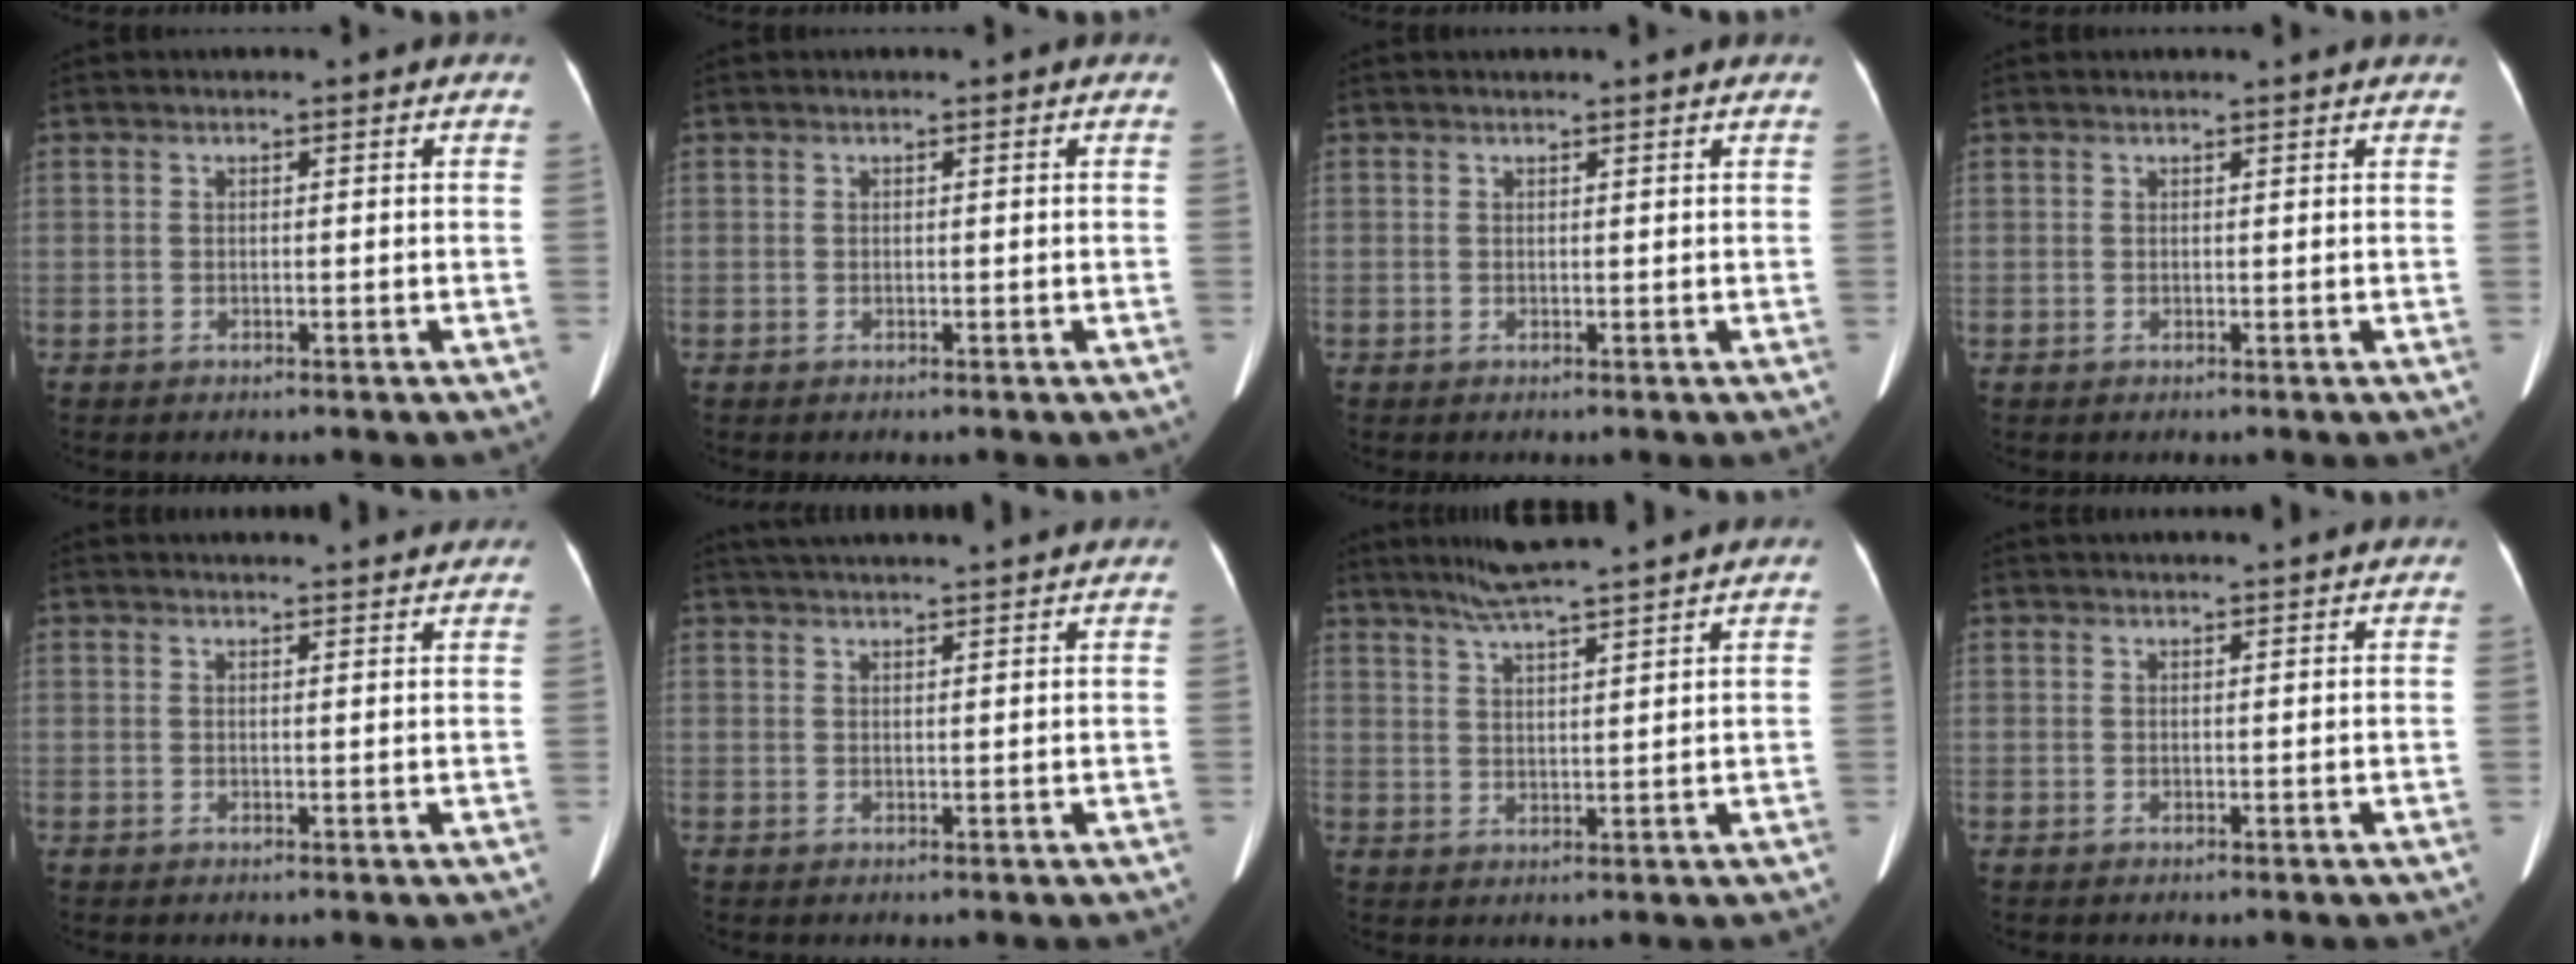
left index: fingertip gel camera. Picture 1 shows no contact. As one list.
[{"total": 0.0}, {"total": 2.8, "force": [2.6, 0.7, 0.7], "torque": [-0.007, 0.024, 0.026]}, {"total": 3.1, "force": [3.0, 0.0, 0.8], "torque": [-0.012, 0.012, 0.028]}, {"total": 11.3, "force": [10.8, 1.2, 3.2], "torque": [-0.029, 0.019, 0.115]}, {"total": 14.7, "force": [13.5, 0.5, 5.8], "torque": [-0.100, 0.036, 0.186]}, {"total": 11.2, "force": [9.7, -0.2, 5.6], "torque": [-0.096, 0.027, 0.144]}, {"total": 8.5, "force": [8.0, 0.3, 2.9], "torque": [-0.035, 0.032, 0.091]}]